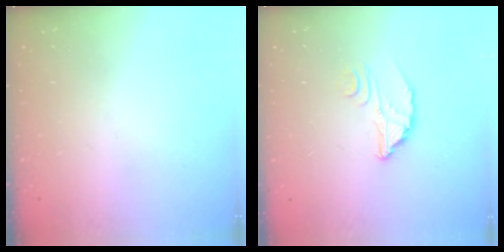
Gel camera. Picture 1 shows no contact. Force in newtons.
{"total": 3.1, "press": 3.1, "slide": 0.2}